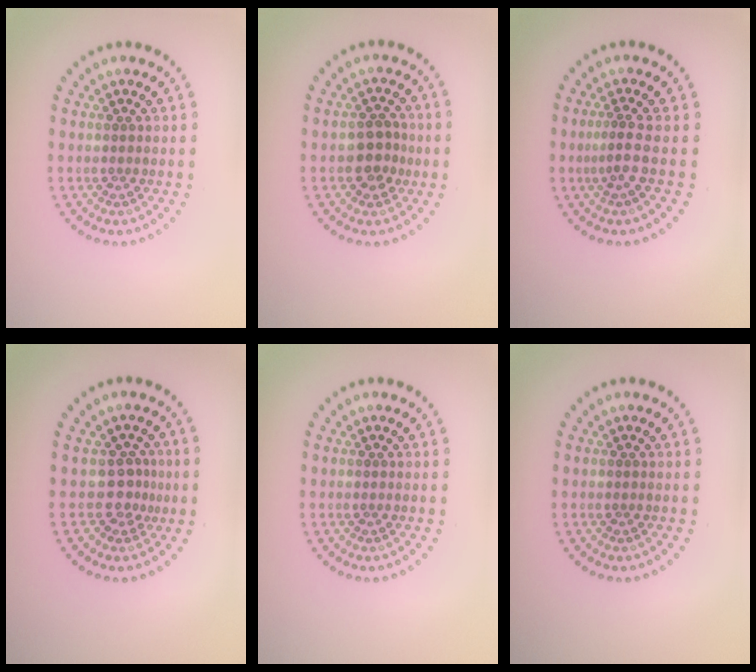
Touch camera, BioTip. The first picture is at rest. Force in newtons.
{"total": 2.8, "press": 2.8, "slide": 0.7}
{"total": 1.9, "press": 1.1, "slide": 1.5}
{"total": 2.0, "press": 1.4, "slide": 1.3}
{"total": 0.0}
{"total": 0.0}